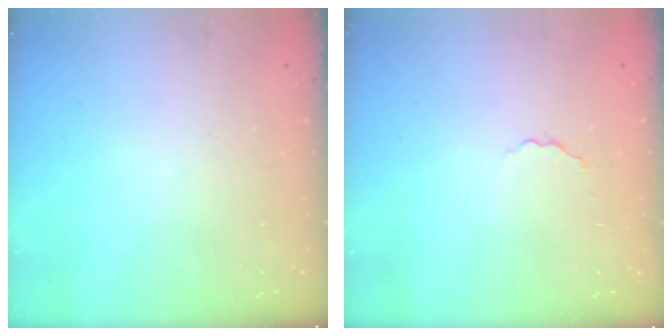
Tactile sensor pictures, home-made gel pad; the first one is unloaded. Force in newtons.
{"total": 2.4, "press": 2.3, "slide": 0.7}